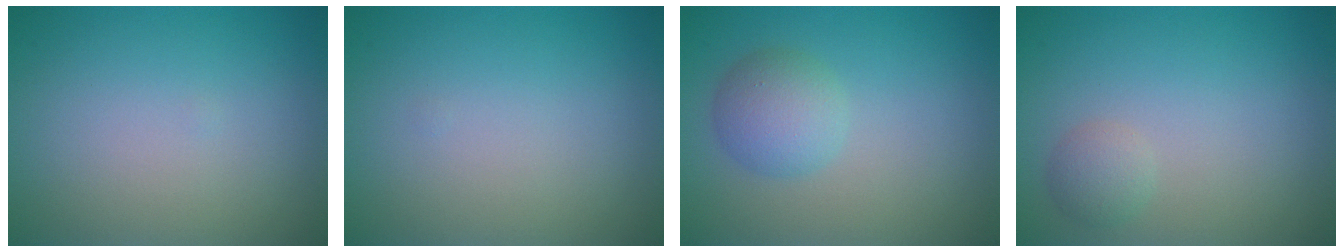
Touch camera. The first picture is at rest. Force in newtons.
{"total": 0.0}
{"total": 3.1, "press": 3.1, "slide": 0.1}
{"total": 1.5, "press": 1.5, "slide": 0.1}